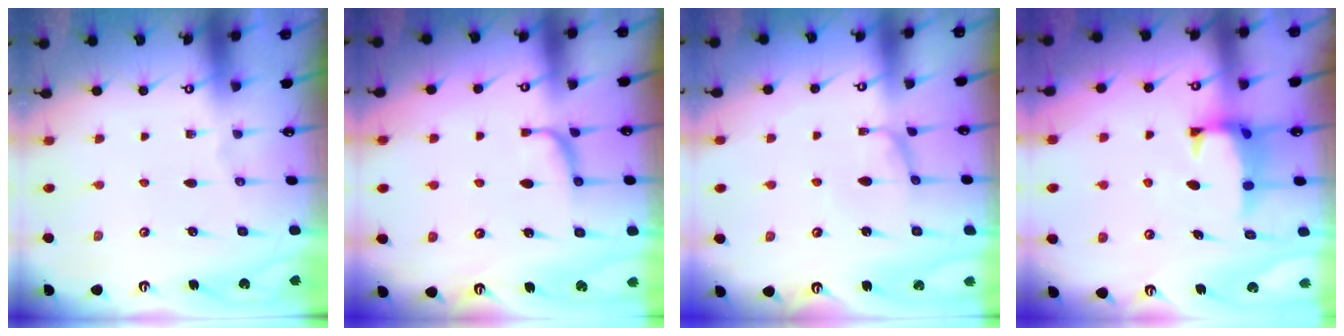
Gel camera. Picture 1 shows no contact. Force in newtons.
{"total": 0.7, "press": 0.3, "slide": 0.6}
{"total": 1.1, "press": 1.0, "slide": 0.4}
{"total": 0.8, "press": 0.2, "slide": 0.8}